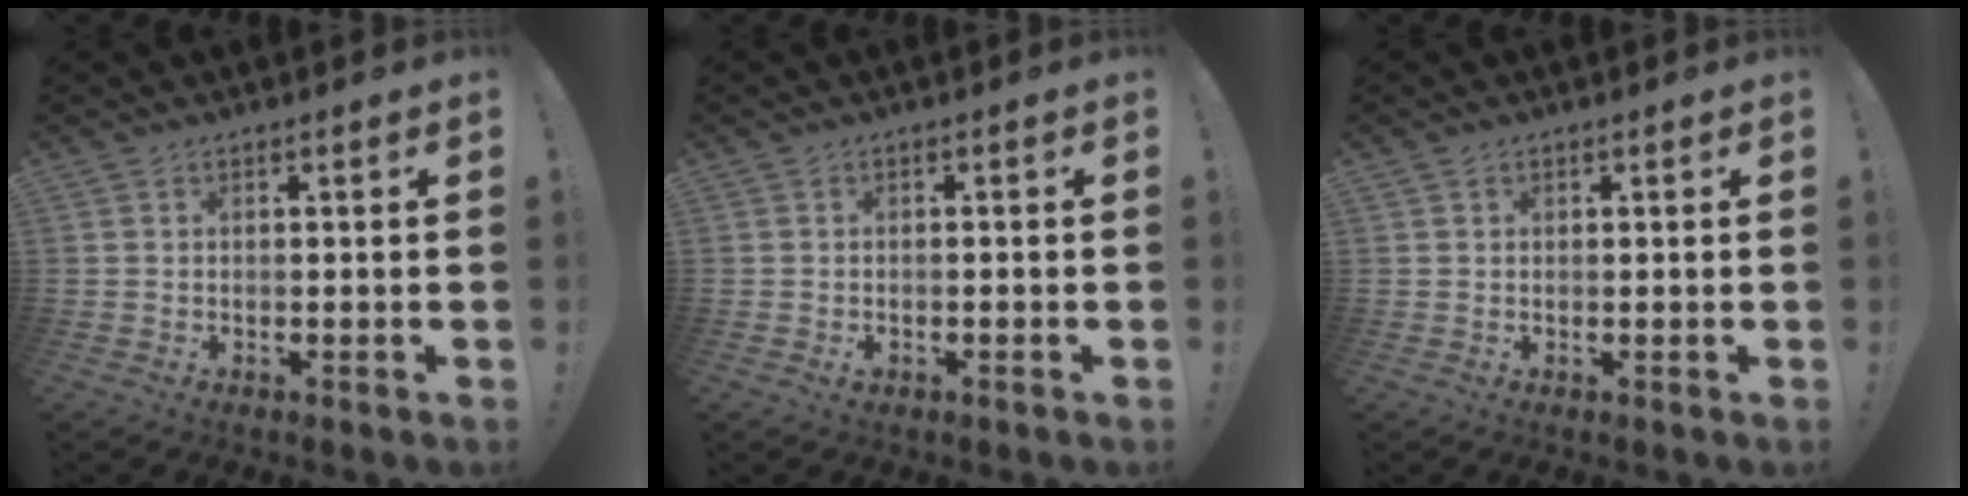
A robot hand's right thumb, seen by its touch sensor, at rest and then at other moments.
{"total": 1.1, "force": [-0.7, 0.5, 0.6], "torque": [-0.014, 0.004, -0.012]}
{"total": 0.7, "force": [0.5, 0.5, 0.0], "torque": [0.001, 0.000, 0.009]}